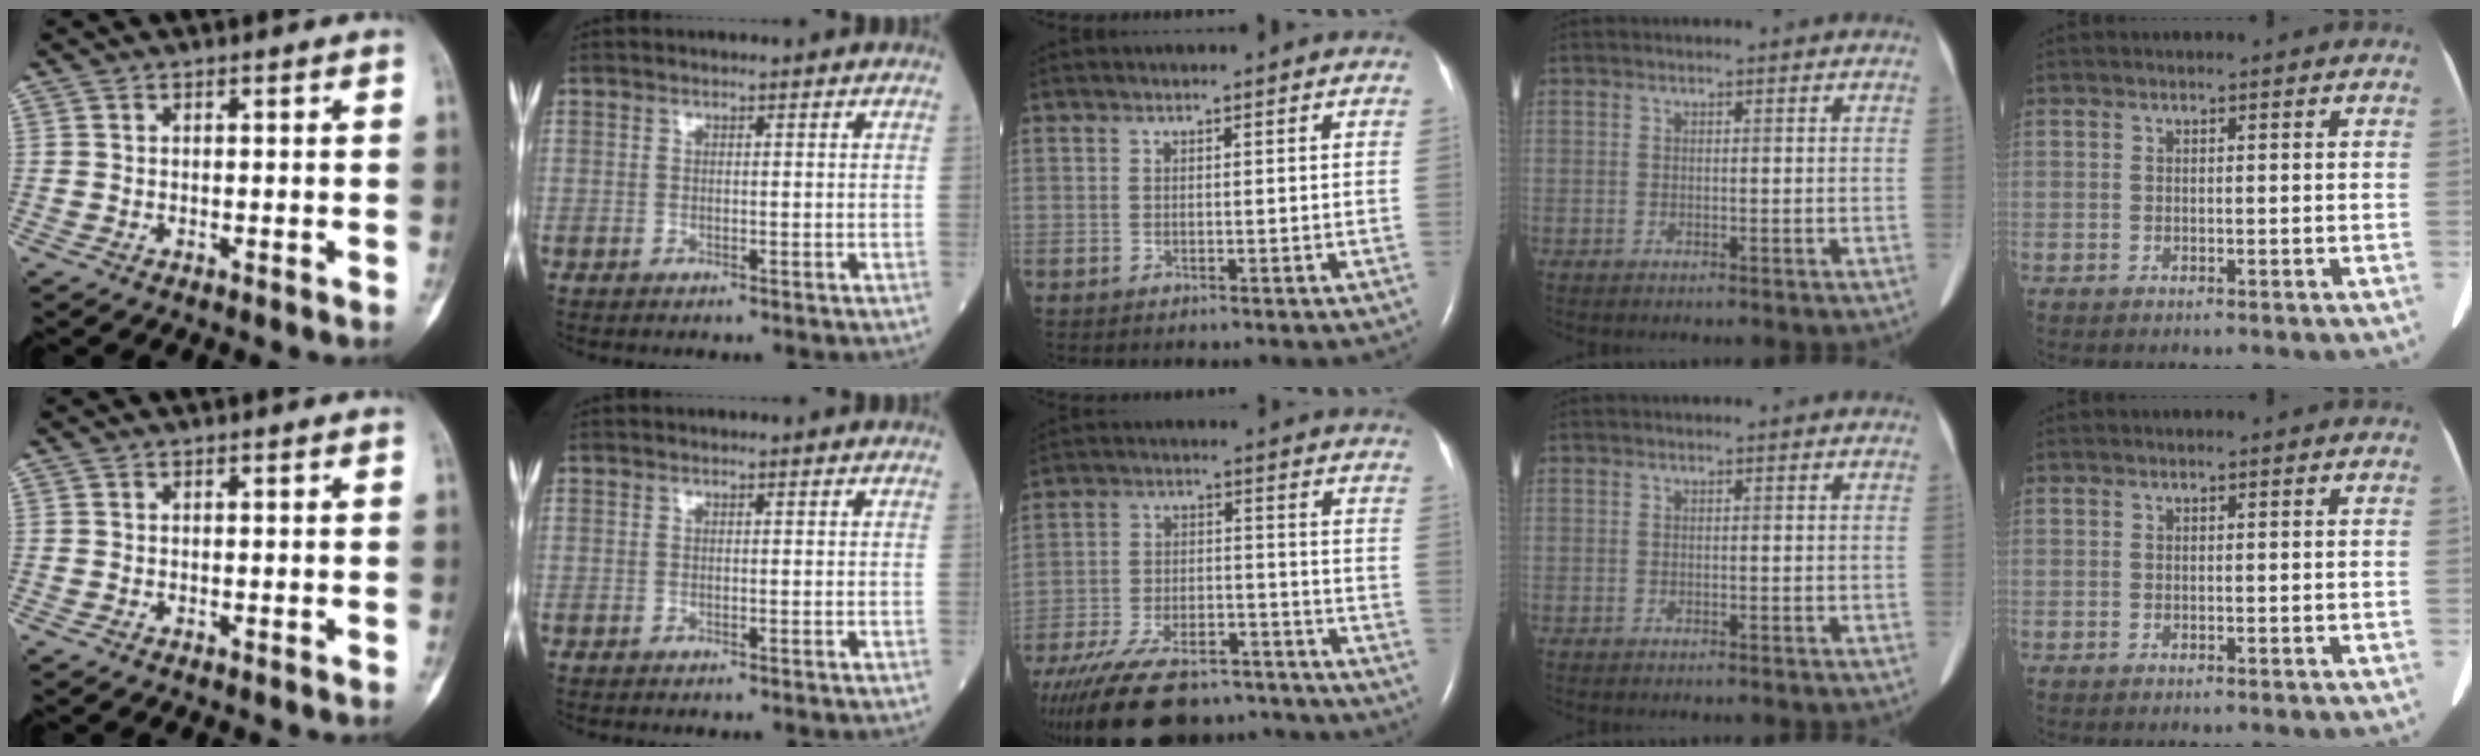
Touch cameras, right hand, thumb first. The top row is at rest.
{"middle": {"total": 23.9, "force": [-19.9, 8.0, 10.5], "torque": [-0.219, -0.023, -0.296]}}